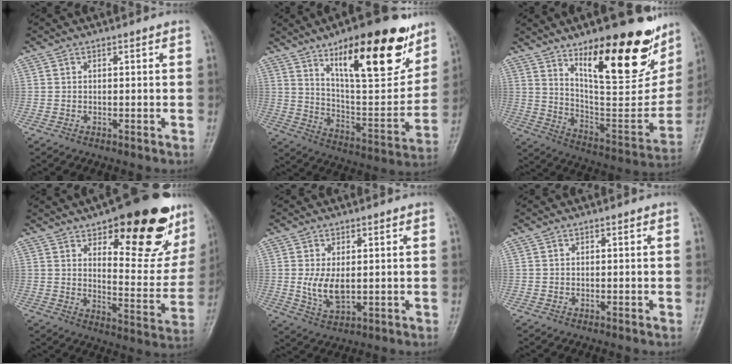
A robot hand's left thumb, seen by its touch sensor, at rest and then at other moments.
{"total": 25.0, "force": [14.4, 8.3, 18.8], "torque": [-0.241, -0.063, 0.234]}
{"total": 28.4, "force": [16.2, 9.6, 21.2], "torque": [-0.262, -0.080, 0.256]}
{"total": 24.6, "force": [14.2, 9.3, 17.8], "torque": [-0.185, -0.060, 0.198]}
{"total": 5.8, "force": [0.4, 3.2, 4.8], "torque": [-0.090, -0.016, 0.015]}
{"total": 0.0}